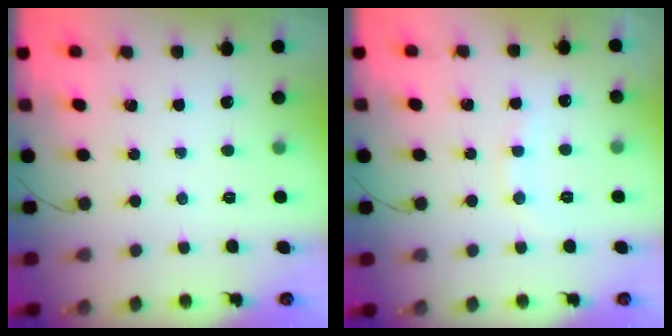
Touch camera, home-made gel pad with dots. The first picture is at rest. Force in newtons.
{"total": 7.1, "press": 7.0, "slide": 1.3}